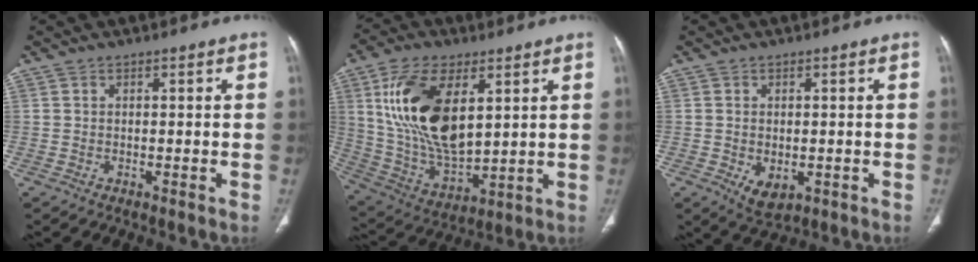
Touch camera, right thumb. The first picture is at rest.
{"total": 20.2, "force": [6.1, 10.4, 16.2], "torque": [-0.295, -0.026, 0.124]}
{"total": 4.6, "force": [-1.0, 2.9, 3.4], "torque": [-0.051, -0.006, -0.005]}